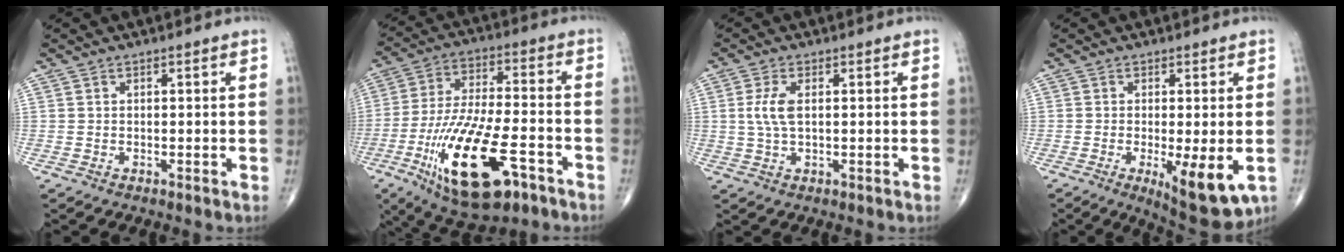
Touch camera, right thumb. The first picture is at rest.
{"total": 21.8, "force": [-9.4, 8.2, 17.8], "torque": [-0.360, 0.021, -0.154]}
{"total": 4.4, "force": [0.6, 1.9, 3.9], "torque": [-0.096, 0.001, 0.014]}
{"total": 9.8, "force": [-2.7, 2.8, 9.0], "torque": [-0.126, -0.023, -0.033]}